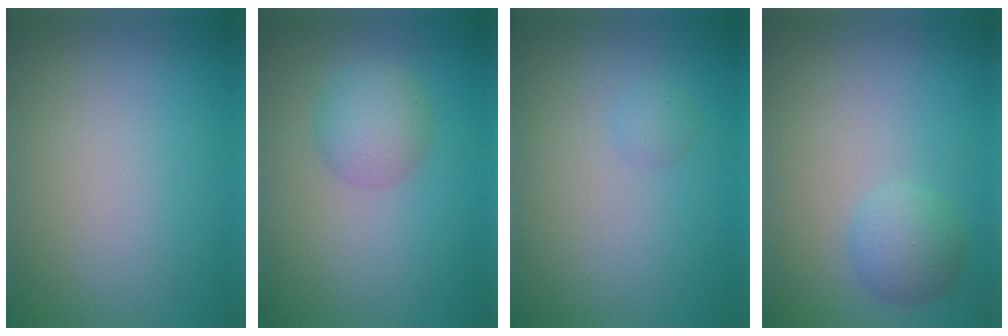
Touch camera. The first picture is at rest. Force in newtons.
{"total": 3.0, "press": 3.0, "slide": 0.1}
{"total": 0.7, "press": 0.7, "slide": 0.0}
{"total": 2.5, "press": 2.5, "slide": 0.2}